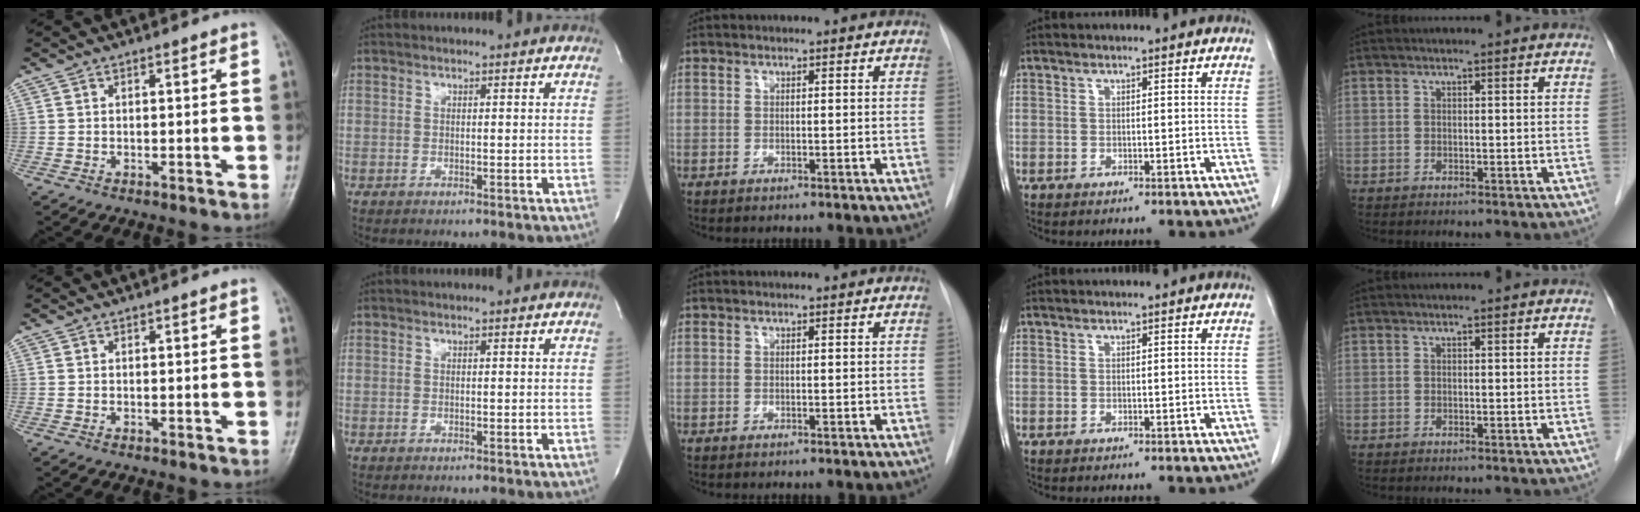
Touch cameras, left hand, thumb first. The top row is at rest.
{}